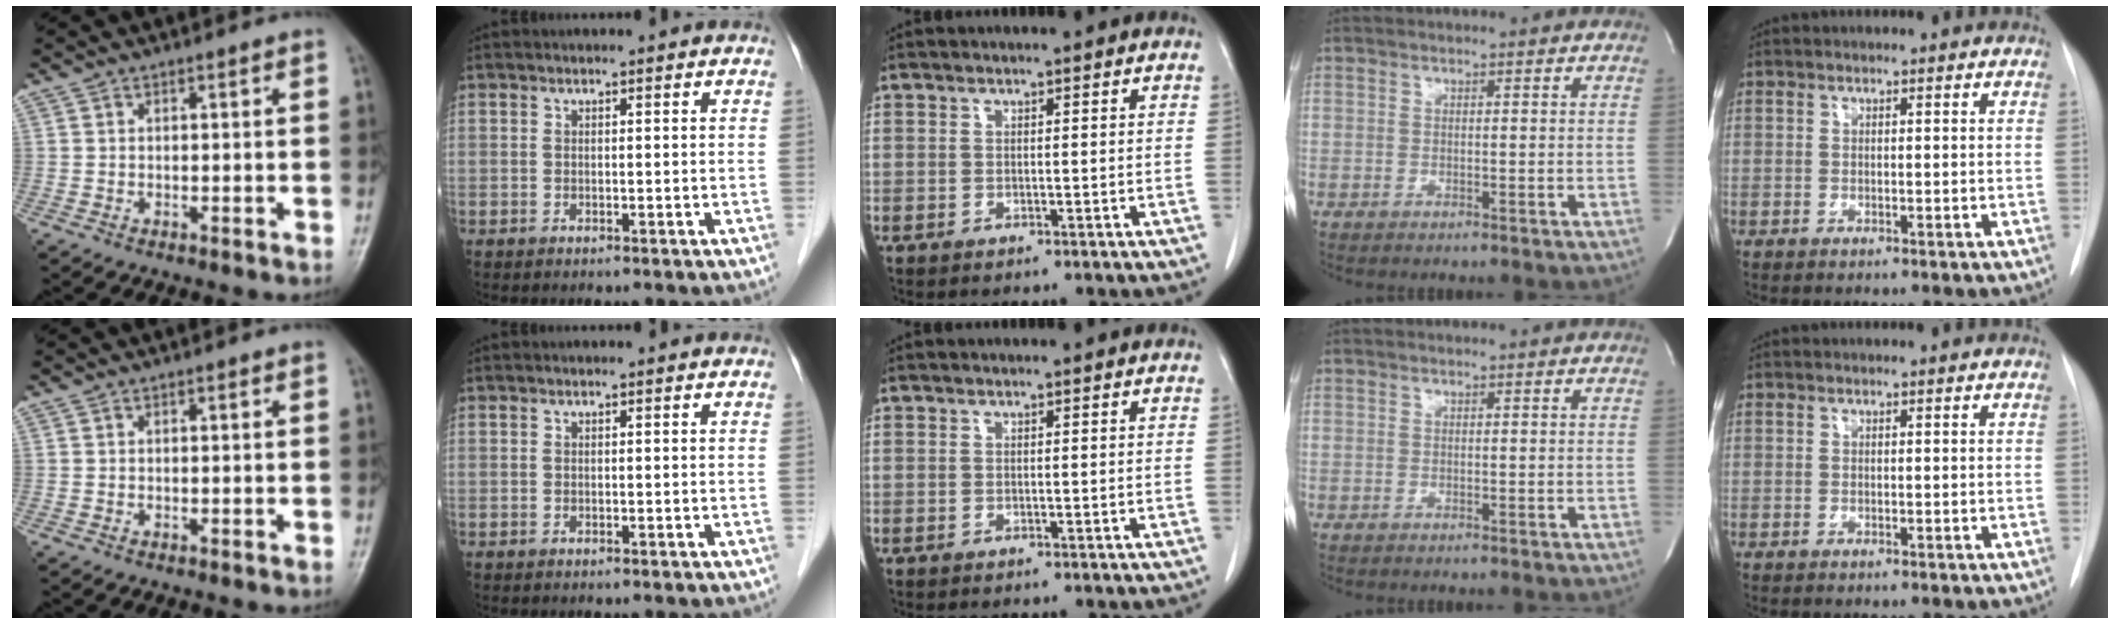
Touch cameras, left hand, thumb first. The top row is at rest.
{}